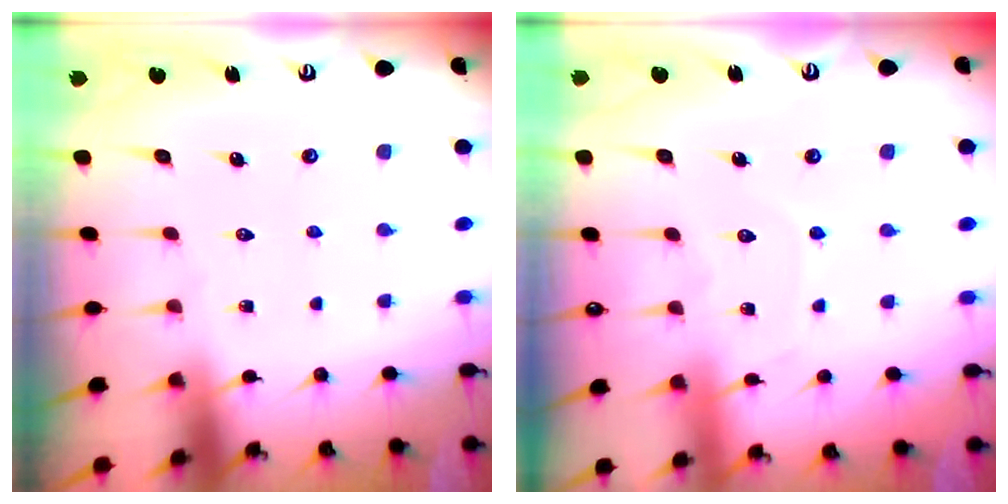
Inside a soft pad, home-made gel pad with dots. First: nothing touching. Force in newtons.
{"total": 4.5, "press": 4.5, "slide": 0.6}